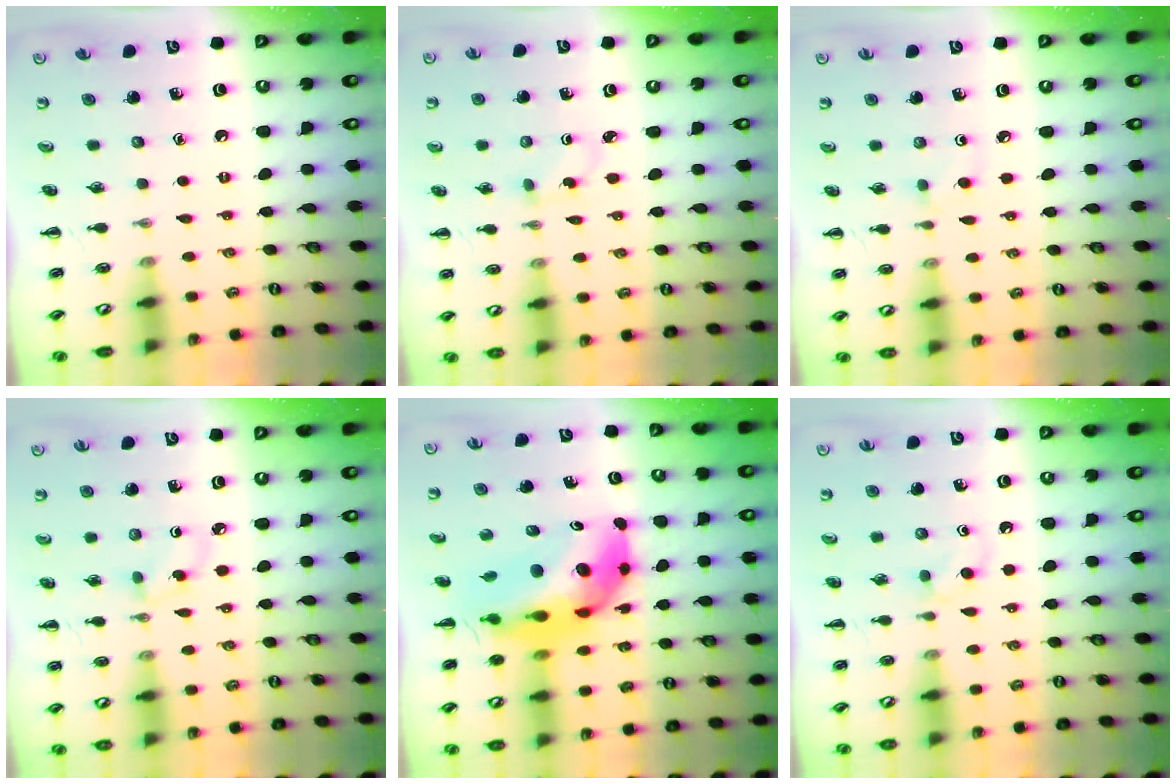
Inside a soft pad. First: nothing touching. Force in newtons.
{"total": 1.9, "press": 1.6, "slide": 0.9}
{"total": 2.7, "press": 2.5, "slide": 1.0}
{"total": 2.9, "press": 2.7, "slide": 1.2}
{"total": 12.8, "press": 12.3, "slide": 3.8}
{"total": 2.6, "press": 2.3, "slide": 1.2}